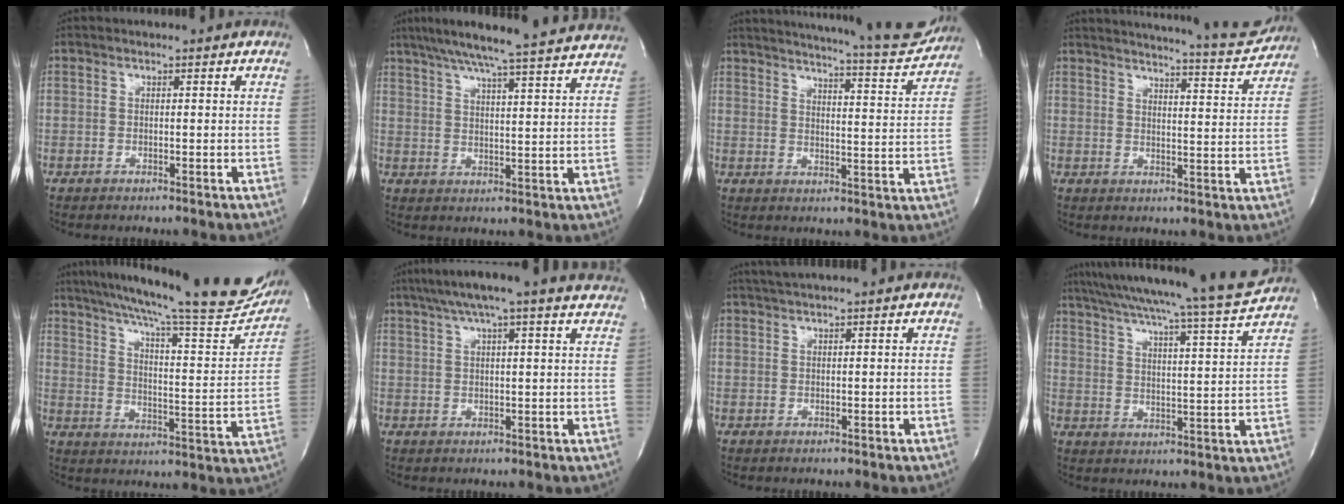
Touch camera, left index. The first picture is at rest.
{"total": 22.1, "force": [19.9, 0.2, 9.5], "torque": [-0.158, 0.001, 0.260]}
{"total": 18.4, "force": [17.3, 1.0, 6.0], "torque": [-0.092, -0.055, 0.212]}
{"total": 15.7, "force": [15.1, 0.7, 4.5], "torque": [-0.069, -0.046, 0.183]}
{"total": 28.4, "force": [24.6, 2.8, 13.9], "torque": [-0.228, -0.051, 0.319]}
{"total": 14.9, "force": [12.6, 0.1, 8.0], "torque": [-0.136, 0.035, 0.157]}
{"total": 2.7, "force": [2.4, -0.5, 1.2], "torque": [-0.020, 0.018, 0.047]}
{"total": 20.7, "force": [18.6, -1.3, 9.2], "torque": [-0.158, -0.039, 0.258]}